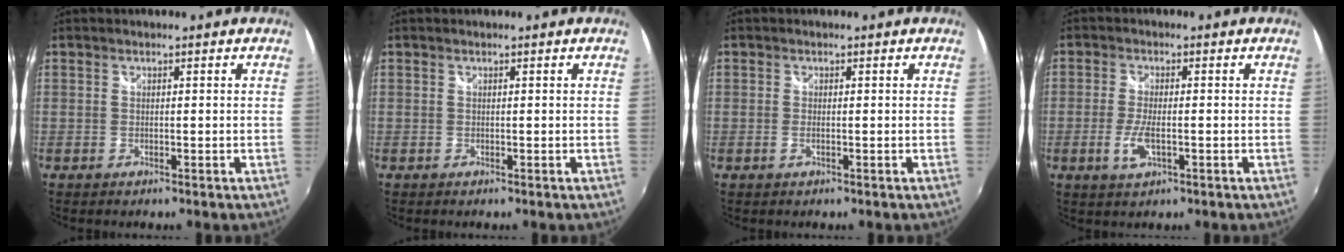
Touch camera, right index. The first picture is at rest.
{"total": 0.0}
{"total": 1.1, "force": [-0.4, 0.3, 1.0], "torque": [-0.022, -0.002, -0.009]}
{"total": 4.9, "force": [-1.6, 1.6, 4.3], "torque": [-0.096, -0.007, -0.033]}